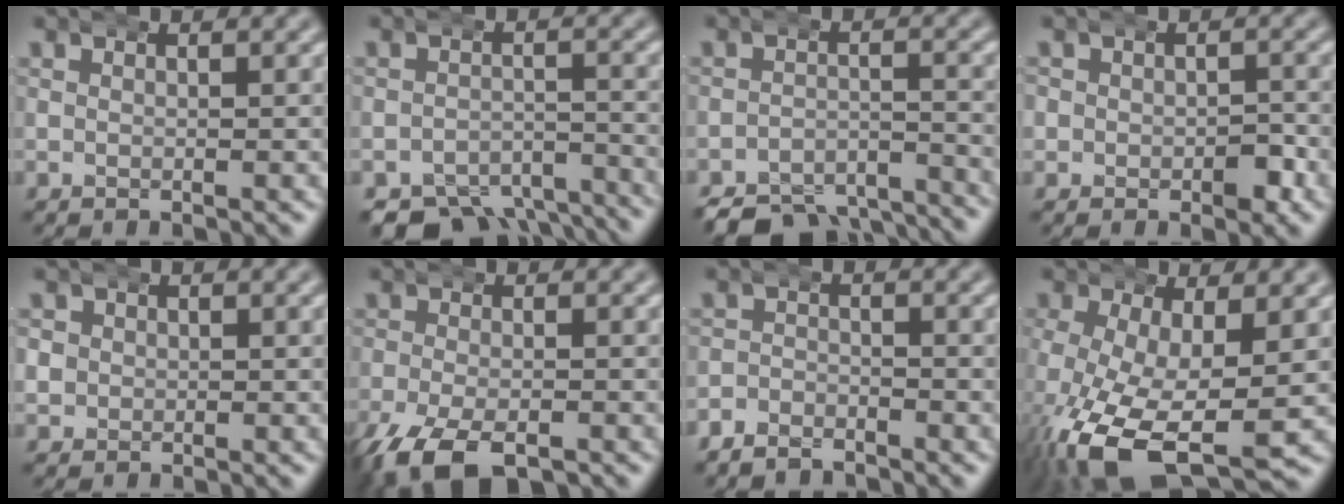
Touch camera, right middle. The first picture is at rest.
{"total": 9.2, "force": [-7.6, 4.2, 2.9], "torque": [-0.041, -0.031, -0.116]}
{"total": 9.1, "force": [-8.4, 2.8, 2.2], "torque": [-0.027, -0.028, -0.134]}
{"total": 2.6, "force": [-0.8, 2.1, 1.3], "torque": [-0.032, -0.003, -0.015]}
{"total": 2.1, "force": [-0.2, 2.1, 0.5], "torque": [-0.022, 0.000, -0.003]}
{"total": 7.6, "force": [-5.2, 3.8, 4.0], "torque": [-0.108, -0.035, -0.069]}
{"total": 3.0, "force": [-2.8, 0.9, -0.3], "torque": [0.004, -0.005, -0.056]}
{"total": 10.6, "force": [-5.0, 5.4, 7.6], "torque": [-0.186, -0.062, -0.052]}